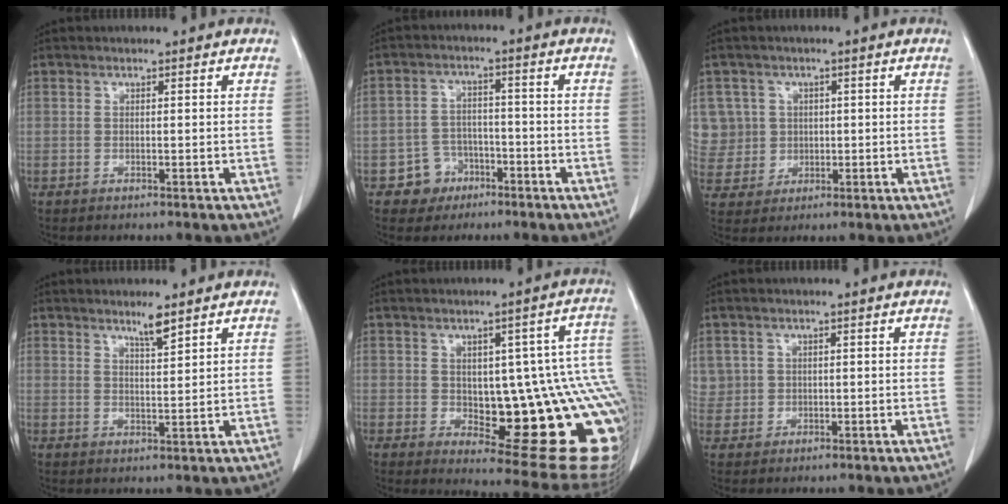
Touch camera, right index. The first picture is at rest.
{"total": 5.0, "force": [-2.8, 4.1, 0.3], "torque": [0.004, 0.015, -0.041]}
{"total": 8.1, "force": [1.8, 7.9, 0.1], "torque": [-0.010, 0.034, 0.053]}
{"total": 3.0, "force": [2.4, 0.0, 1.9], "torque": [-0.037, -0.005, 0.044]}
{"total": 21.5, "force": [-2.8, 7.6, 20.0], "torque": [-0.148, 0.023, -0.008]}
{"total": 2.6, "force": [0.9, 2.5, 0.0], "torque": [0.016, 0.005, 0.015]}